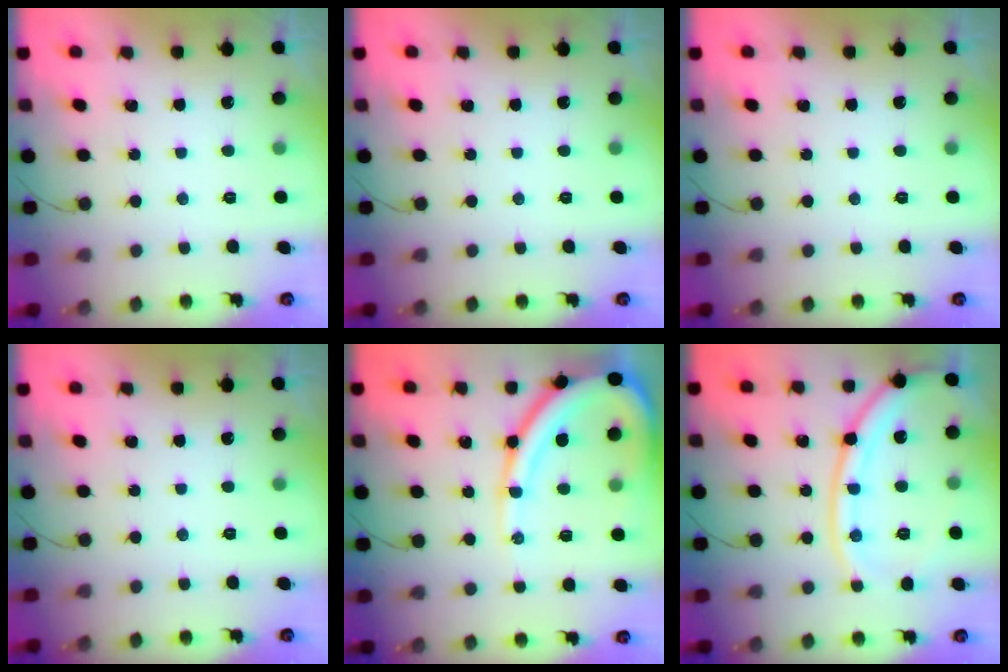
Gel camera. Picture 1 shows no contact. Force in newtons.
{"total": 0.0}
{"total": 0.0}
{"total": 0.0}
{"total": 14.6, "press": 14.5, "slide": 1.3}
{"total": 14.1, "press": 14.0, "slide": 1.0}